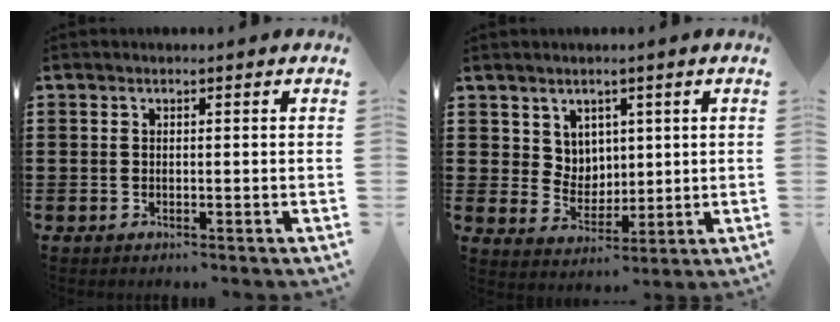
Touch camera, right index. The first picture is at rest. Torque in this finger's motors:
{"motor_torque": [-0.32, 0.20, -0.01, -0.01]}